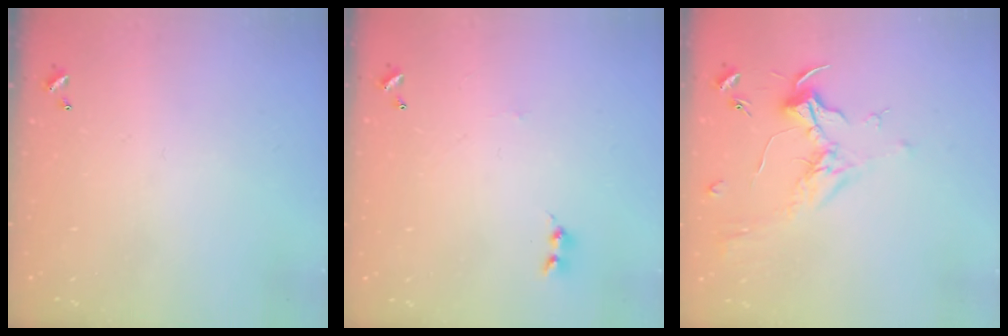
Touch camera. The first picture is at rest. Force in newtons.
{"total": 0.0}
{"total": 1.8, "press": 1.6, "slide": 0.7}